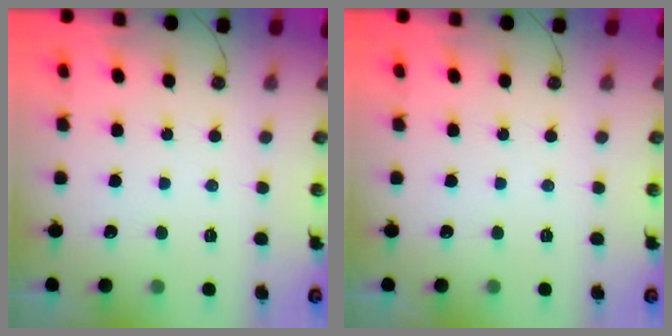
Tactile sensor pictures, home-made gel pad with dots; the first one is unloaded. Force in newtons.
{"total": 0.0}